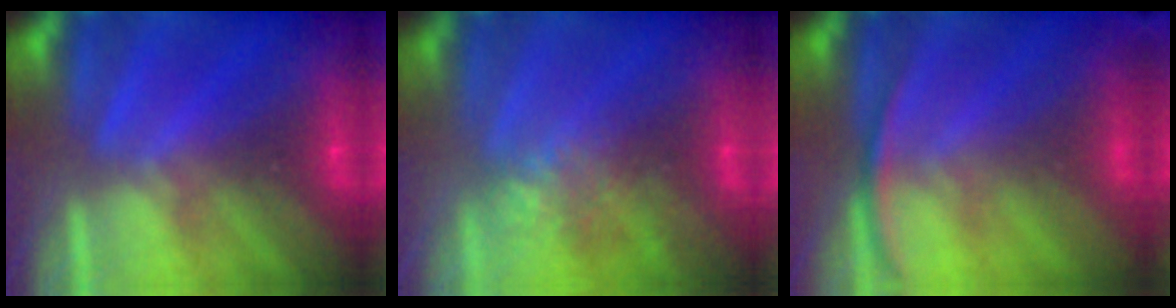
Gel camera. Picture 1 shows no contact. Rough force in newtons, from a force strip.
{"total": 2.6}
{"total": 2.8}